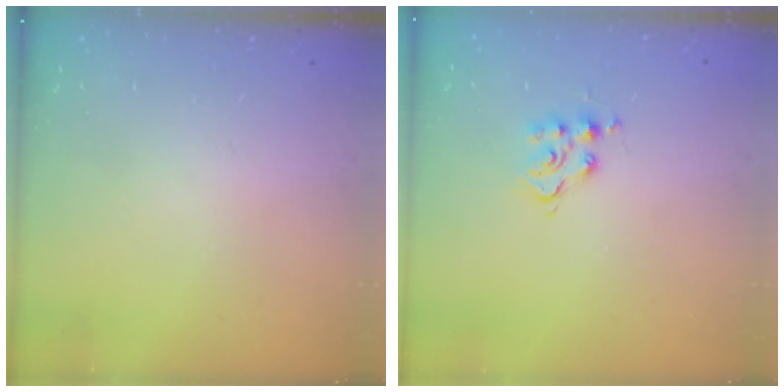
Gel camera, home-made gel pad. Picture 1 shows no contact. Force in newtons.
{"total": 6.0, "press": 6.0, "slide": 0.1}